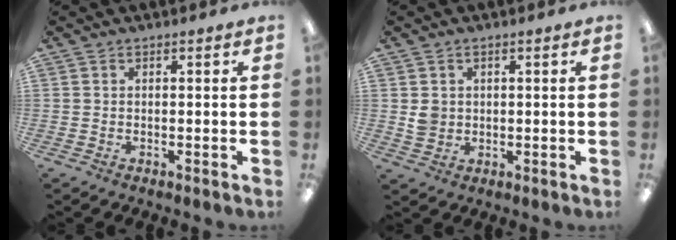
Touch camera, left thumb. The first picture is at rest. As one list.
[{"total": 3.2, "force": [0.7, 2.9, 1.2], "torque": [-0.018, 0.002, 0.013]}]